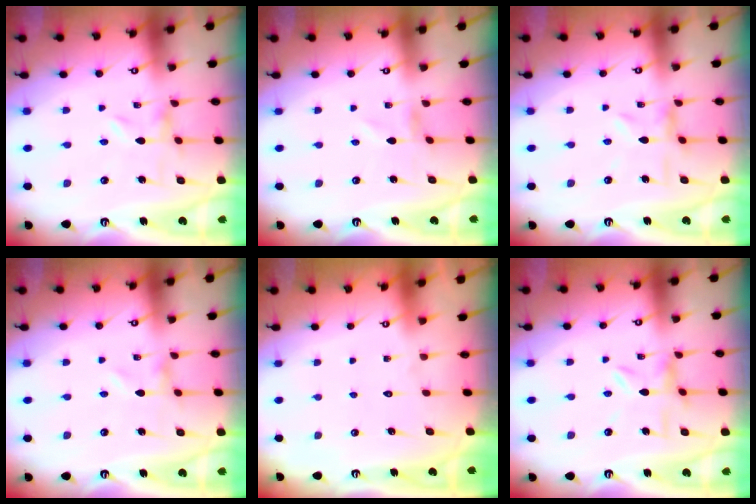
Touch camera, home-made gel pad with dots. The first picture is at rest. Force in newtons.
{"total": 0.0}
{"total": 4.7, "press": 4.7, "slide": 0.4}
{"total": 0.0}
{"total": 1.6, "press": 1.5, "slide": 0.1}
{"total": 3.8, "press": 3.8, "slide": 0.3}